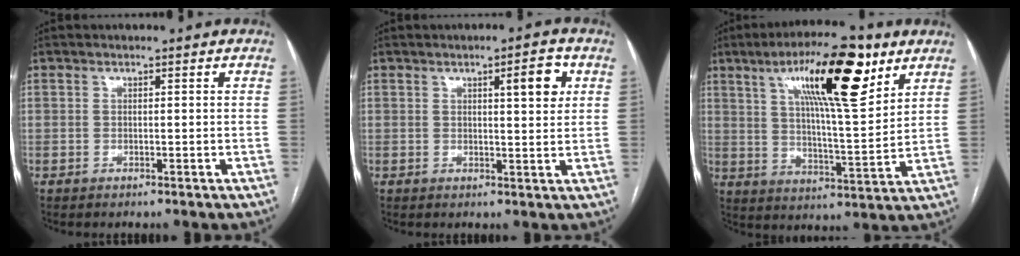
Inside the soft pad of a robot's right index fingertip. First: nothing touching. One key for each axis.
{"total": 5.0, "fx": 1.9, "fy": 0.9, "fz": 4.5, "tx": -0.061, "ty": 0.002, "tz": 0.028}
{"total": 17.3, "fx": 9.0, "fy": 3.0, "fz": 14.5, "tx": -0.234, "ty": 0.008, "tz": 0.144}